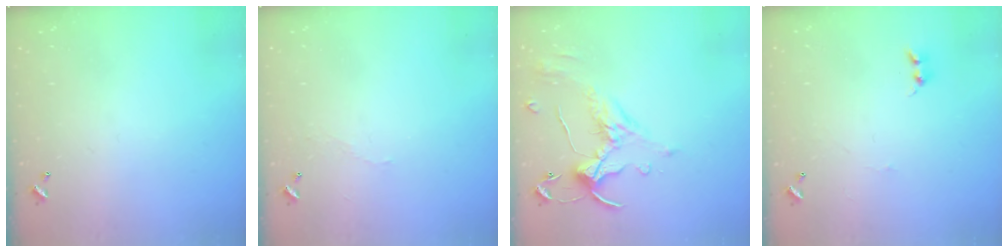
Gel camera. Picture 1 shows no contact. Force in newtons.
{"total": 2.8, "press": 2.8, "slide": 0.5}
{"total": 1.7, "press": 1.3, "slide": 1.1}
{"total": 0.0}